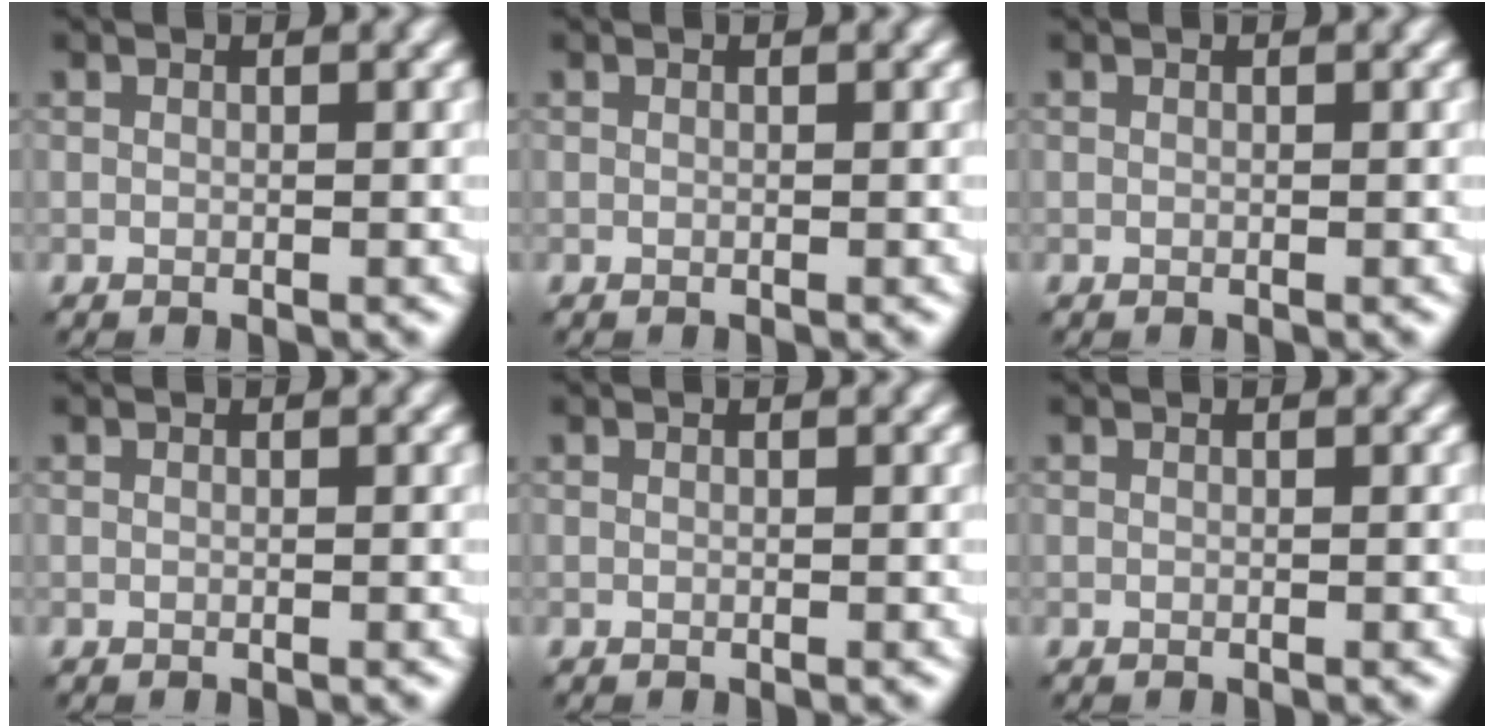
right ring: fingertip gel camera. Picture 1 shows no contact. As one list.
[{"total": 0.0}, {"total": 0.0}, {"total": 0.0}, {"total": 0.0}, {"total": 0.0}]